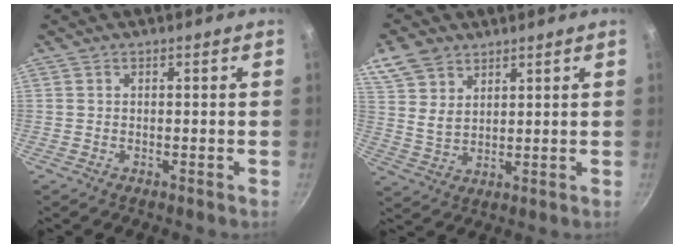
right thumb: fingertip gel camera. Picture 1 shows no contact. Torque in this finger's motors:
{"motor_torque": [-0.67, 0.93, 0.10, -0.35, 0.13]}